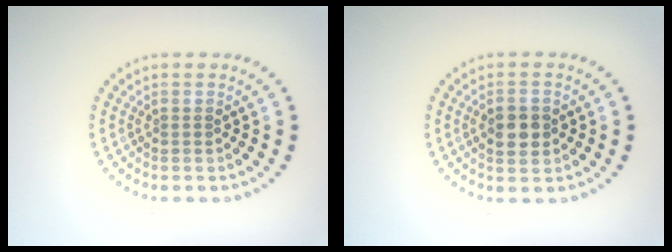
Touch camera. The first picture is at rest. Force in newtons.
{"total": 3.1, "press": 3.1, "slide": 0.1}